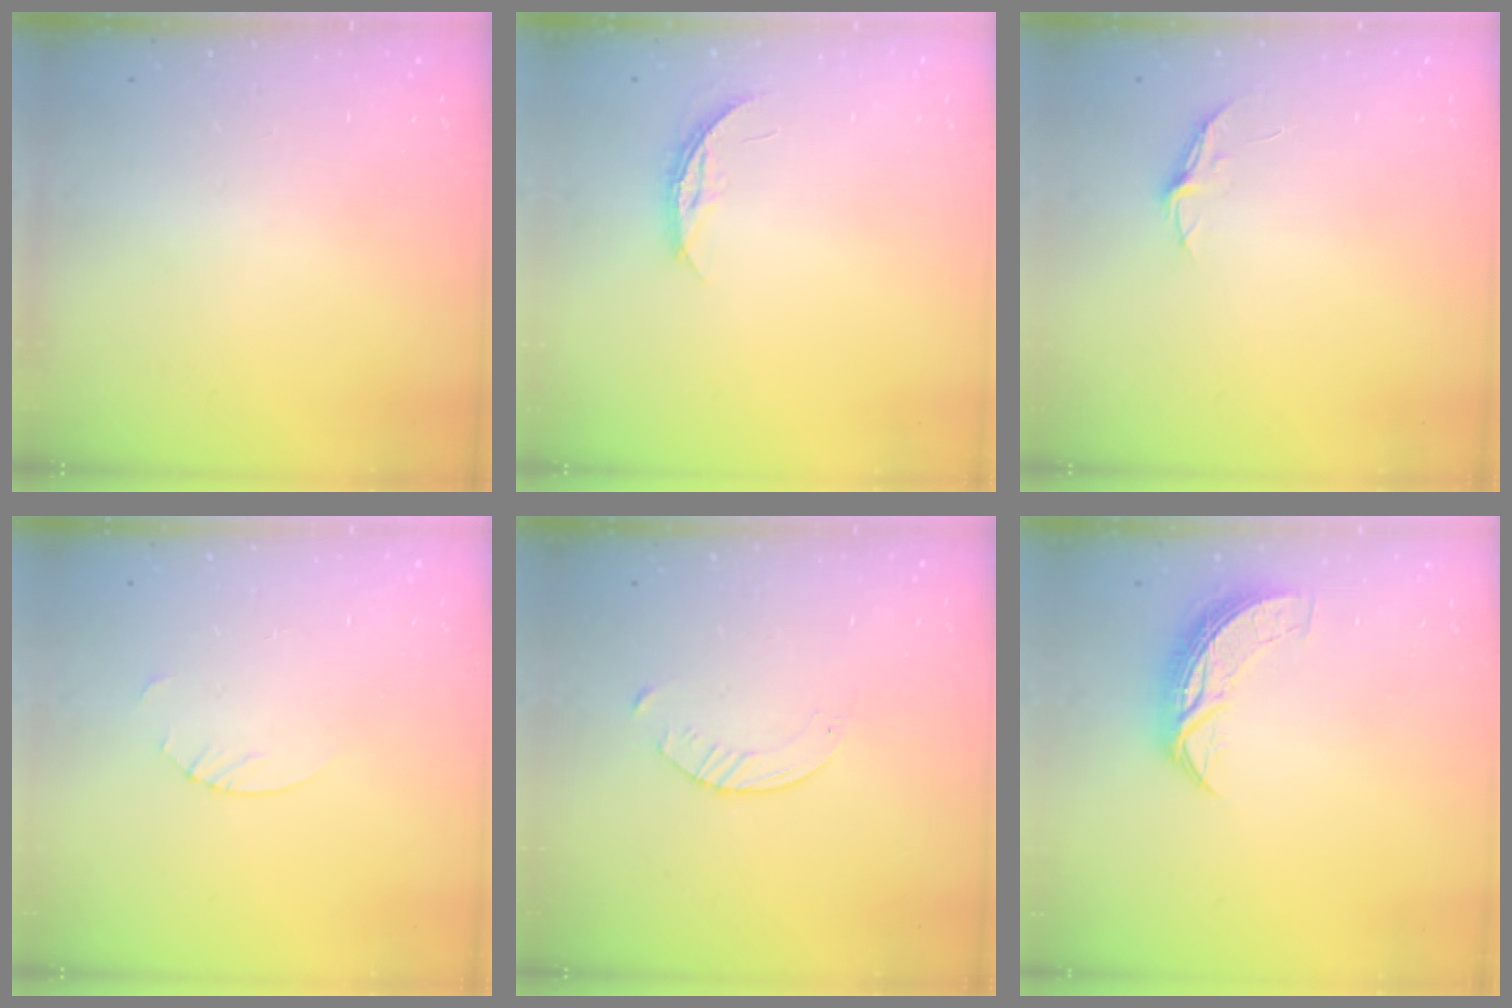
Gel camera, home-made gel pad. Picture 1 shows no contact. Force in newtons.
{"total": 3.8, "press": 3.8, "slide": 0.3}
{"total": 3.8, "press": 3.8, "slide": 0.3}
{"total": 1.9, "press": 1.9, "slide": 0.2}
{"total": 3.1, "press": 3.0, "slide": 0.4}
{"total": 7.5, "press": 7.5, "slide": 0.4}